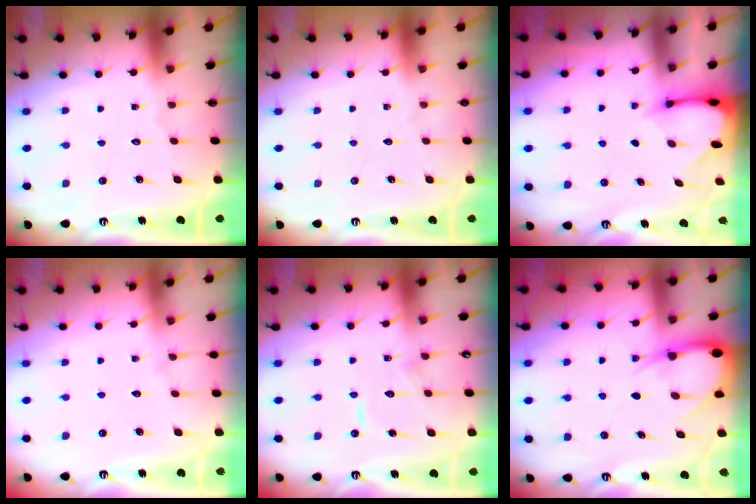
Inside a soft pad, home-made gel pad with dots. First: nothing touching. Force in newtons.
{"total": 0.0}
{"total": 2.6, "press": 2.5, "slide": 0.4}
{"total": 4.5, "press": 4.5, "slide": 0.6}
{"total": 8.3, "press": 8.3, "slide": 0.6}
{"total": 6.5, "press": 6.5, "slide": 0.7}